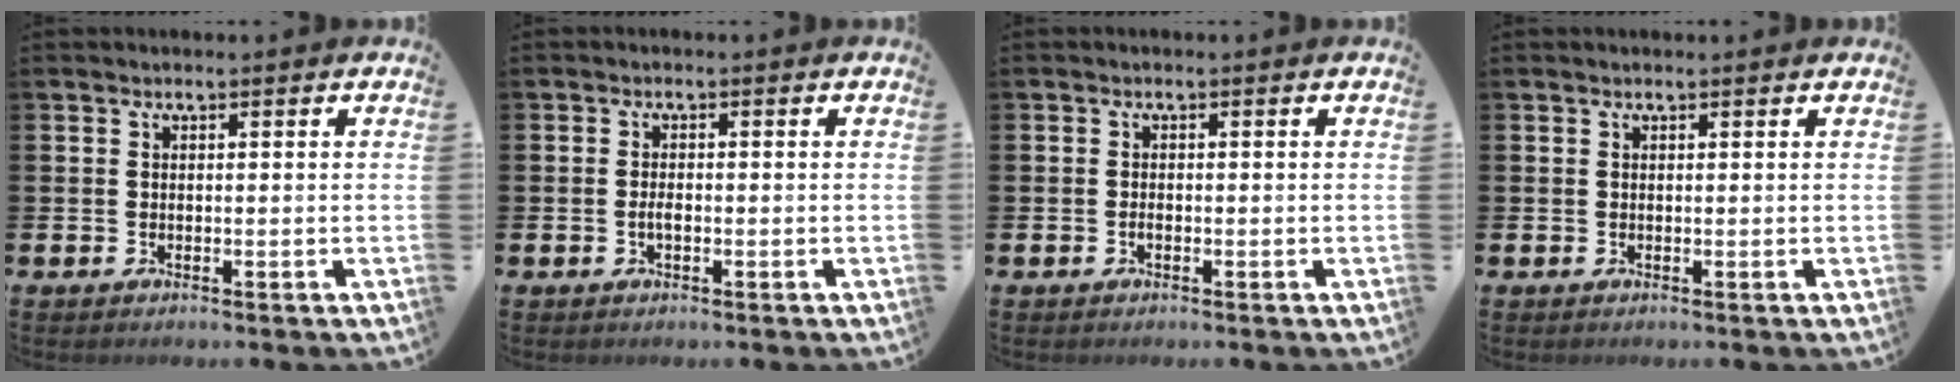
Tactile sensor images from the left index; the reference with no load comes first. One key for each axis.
{"total": 1.4, "fx": -0.3, "fy": 0.6, "fz": 1.2, "tx": -0.019, "ty": 0.000, "tz": -0.008}
{"total": 0.6, "fx": -0.3, "fy": 0.3, "fz": 0.4, "tx": -0.014, "ty": 0.001, "tz": -0.005}
{"total": 0.0}